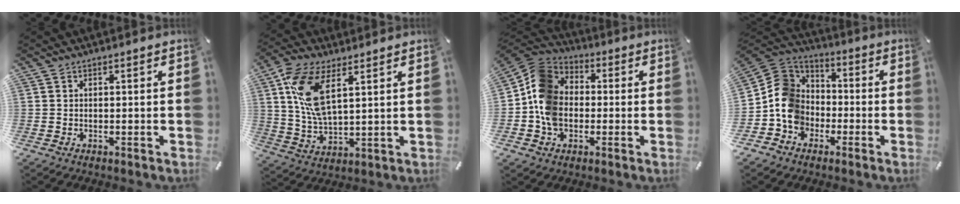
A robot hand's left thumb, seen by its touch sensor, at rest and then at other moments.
{"total": 12.6, "force": [5.6, 5.6, 9.7], "torque": [-0.229, -0.011, 0.098]}
{"total": 11.9, "force": [-2.4, 10.0, 5.9], "torque": [-0.126, 0.036, -0.044]}
{"total": 12.1, "force": [-3.6, 10.9, 4.1], "torque": [-0.097, 0.034, -0.061]}